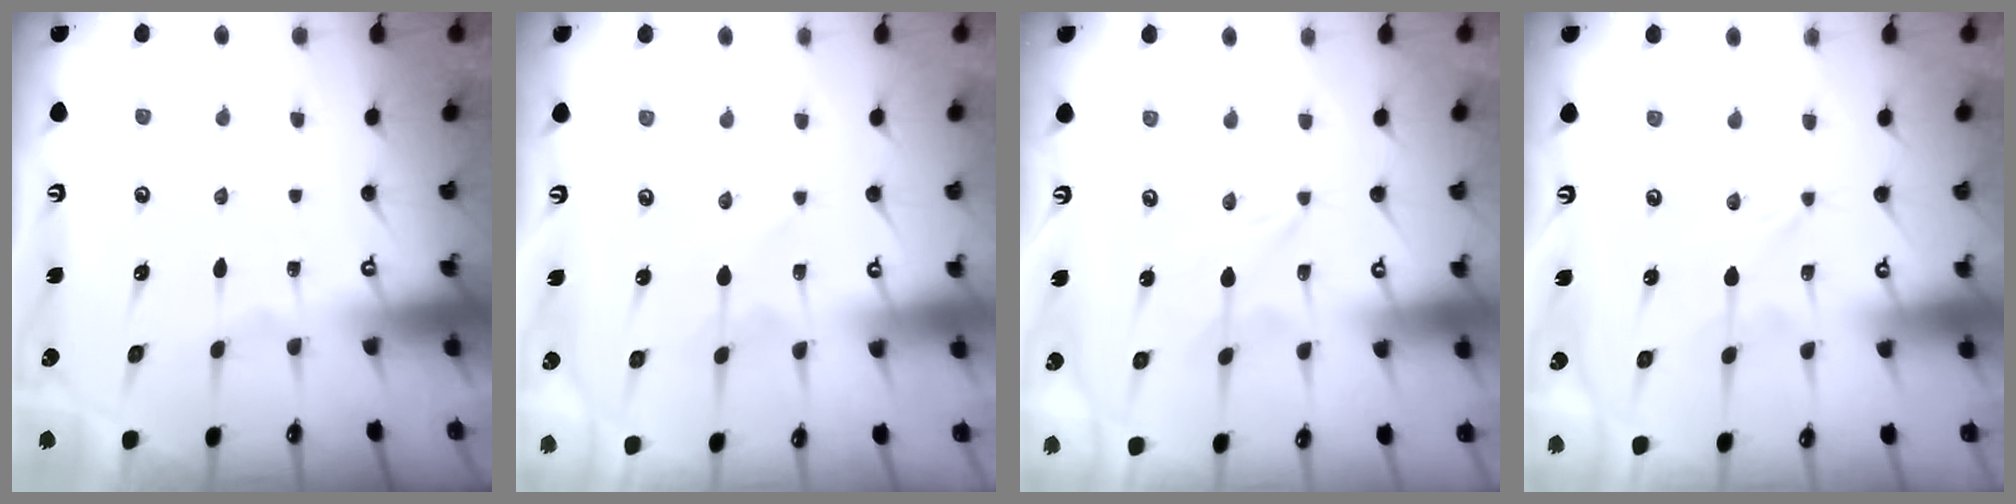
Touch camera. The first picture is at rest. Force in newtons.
{"total": 1.7, "press": 1.7, "slide": 0.3}
{"total": 0.0}
{"total": 0.0}